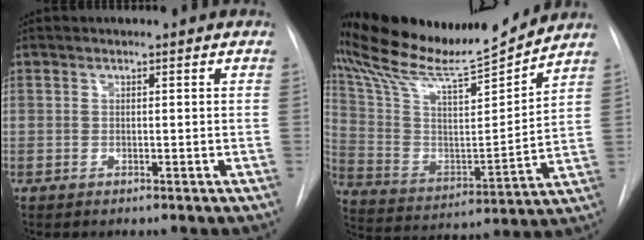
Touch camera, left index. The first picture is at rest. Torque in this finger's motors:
{"motor_torque": [0.89, -1.25, 0.15, 0.09]}